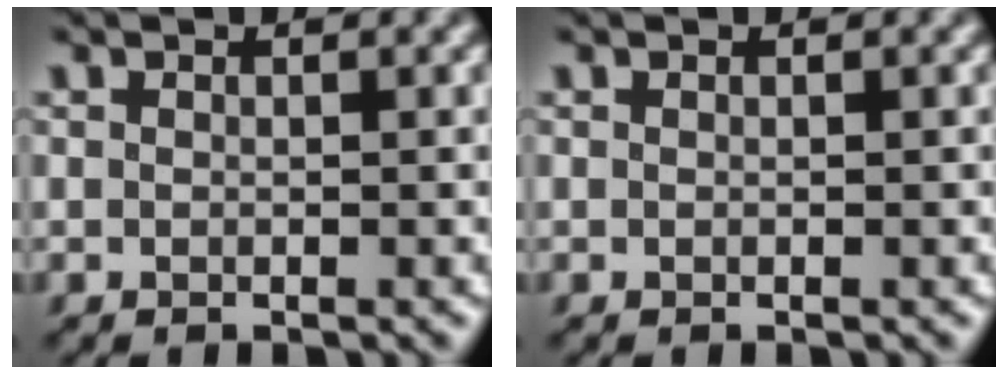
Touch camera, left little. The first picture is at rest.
{"total": 0.0}